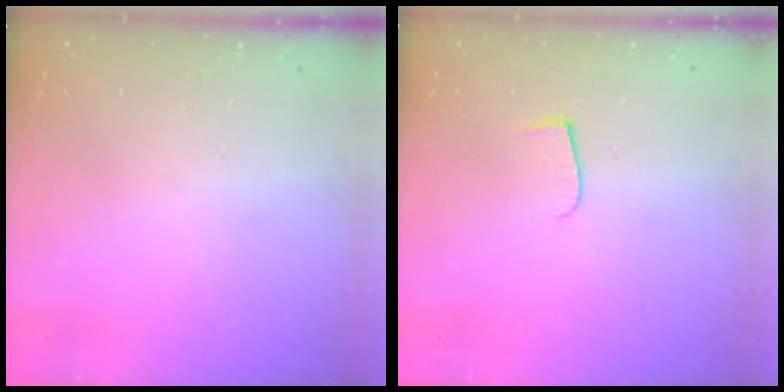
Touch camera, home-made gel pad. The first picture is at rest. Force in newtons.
{"total": 4.3, "press": 4.2, "slide": 0.5}